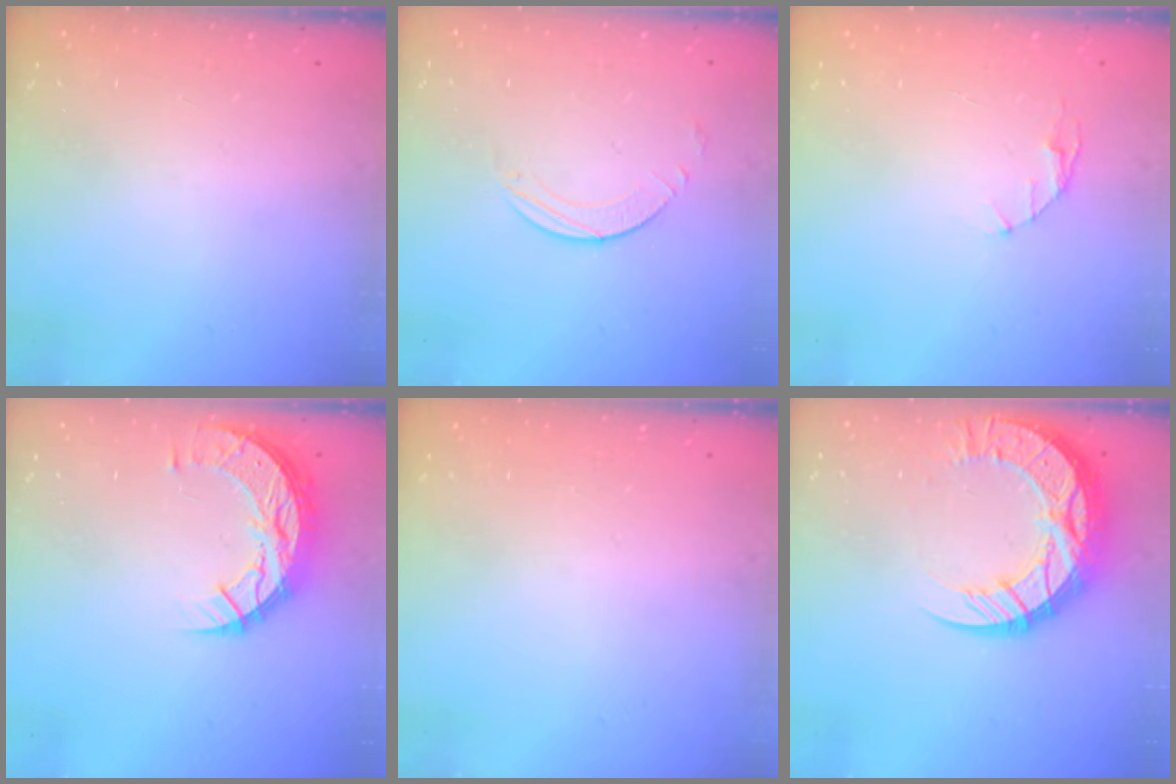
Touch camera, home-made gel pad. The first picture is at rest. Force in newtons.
{"total": 3.2, "press": 3.2, "slide": 0.3}
{"total": 2.9, "press": 2.9, "slide": 0.4}
{"total": 10.3, "press": 10.2, "slide": 0.7}
{"total": 0.0}
{"total": 18.2, "press": 18.2, "slide": 1.4}